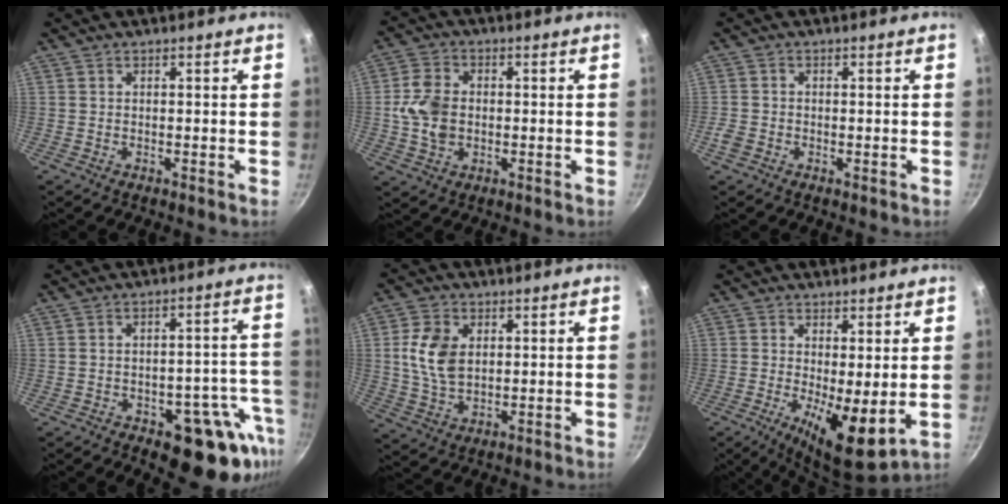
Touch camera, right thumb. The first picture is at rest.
{"total": 8.0, "force": [-0.3, 6.0, 5.4], "torque": [-0.093, 0.009, -0.012]}
{"total": 2.2, "force": [-1.0, 1.7, 1.1], "torque": [-0.024, 0.002, -0.022]}
{"total": 15.3, "force": [-7.1, 7.6, 11.2], "torque": [-0.077, 0.035, -0.089]}
{"total": 9.1, "force": [1.7, 6.2, 6.5], "torque": [-0.112, -0.006, 0.034]}
{"total": 9.7, "force": [-0.3, 3.2, 9.1], "torque": [-0.136, -0.022, -0.001]}